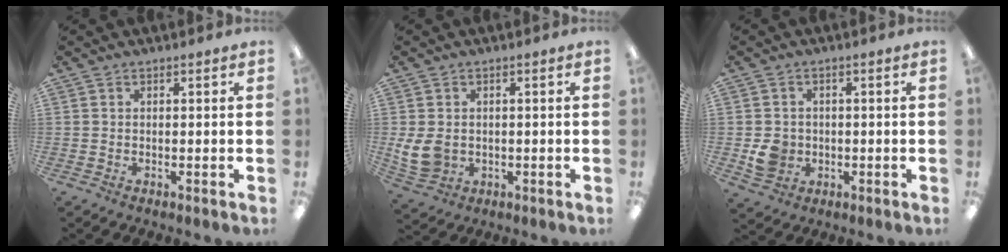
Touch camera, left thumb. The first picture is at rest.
{"total": 6.5, "force": [0.0, 5.2, 3.9], "torque": [-0.081, 0.006, 0.003]}
{"total": 5.1, "force": [-0.8, 4.6, 2.0], "torque": [-0.027, 0.003, -0.013]}